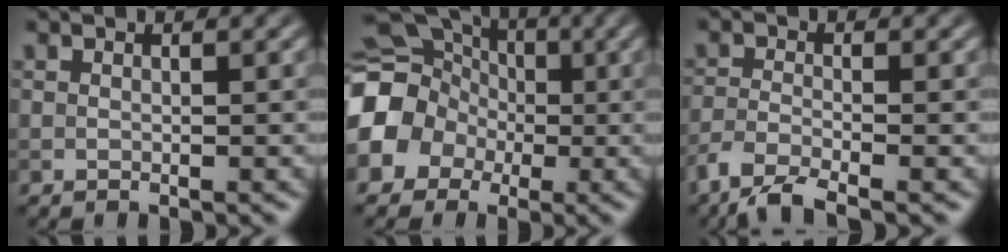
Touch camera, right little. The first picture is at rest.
{"total": 10.8, "force": [-1.6, 9.7, 4.5], "torque": [-0.091, 0.004, -0.066]}
{"total": 4.1, "force": [-3.2, 0.8, 2.3], "torque": [-0.049, -0.010, -0.074]}